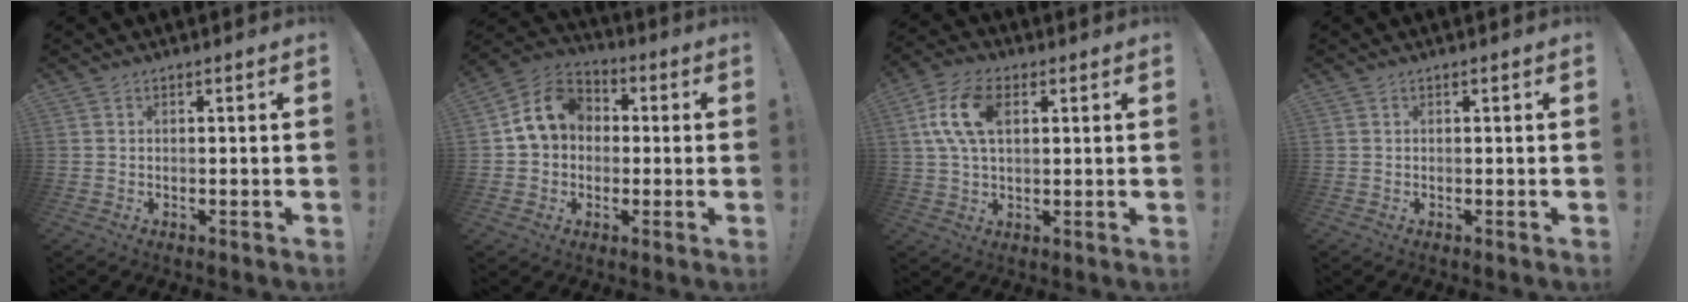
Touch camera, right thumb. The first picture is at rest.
{"total": 12.2, "force": [2.1, 10.1, 6.5], "torque": [-0.102, 0.011, 0.046]}
{"total": 12.8, "force": [3.3, 7.4, 9.9], "torque": [-0.194, 0.002, 0.061]}
{"total": 0.0}